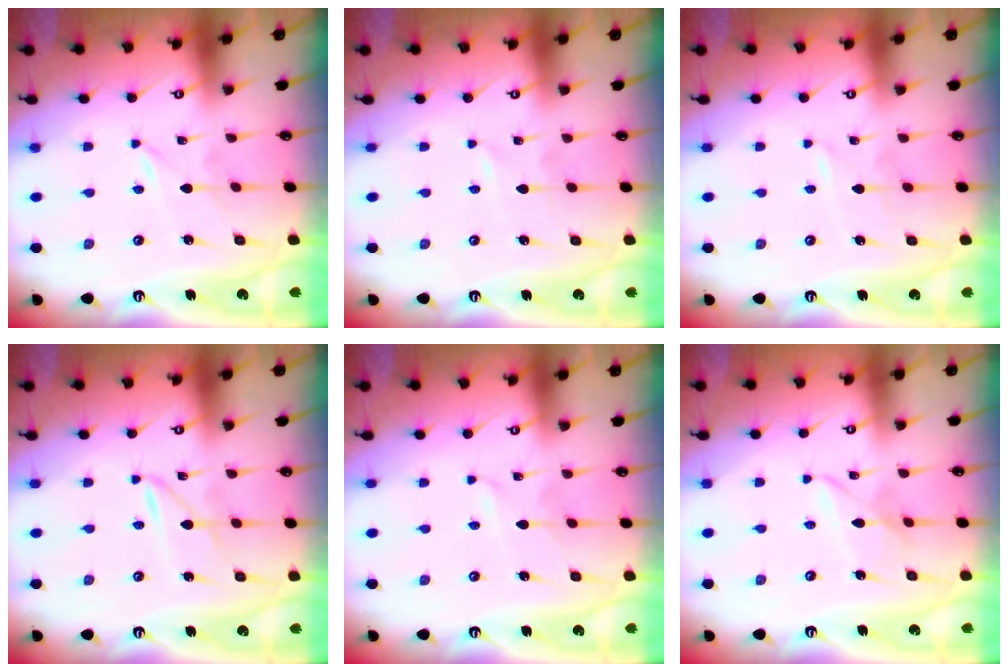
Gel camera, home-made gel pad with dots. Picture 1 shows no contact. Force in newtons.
{"total": 0.7, "press": 0.7, "slide": 0.1}
{"total": 1.5, "press": 1.4, "slide": 0.2}
{"total": 3.1, "press": 3.1, "slide": 0.2}
{"total": 1.7, "press": 1.7, "slide": 0.1}
{"total": 5.2, "press": 5.2, "slide": 0.5}